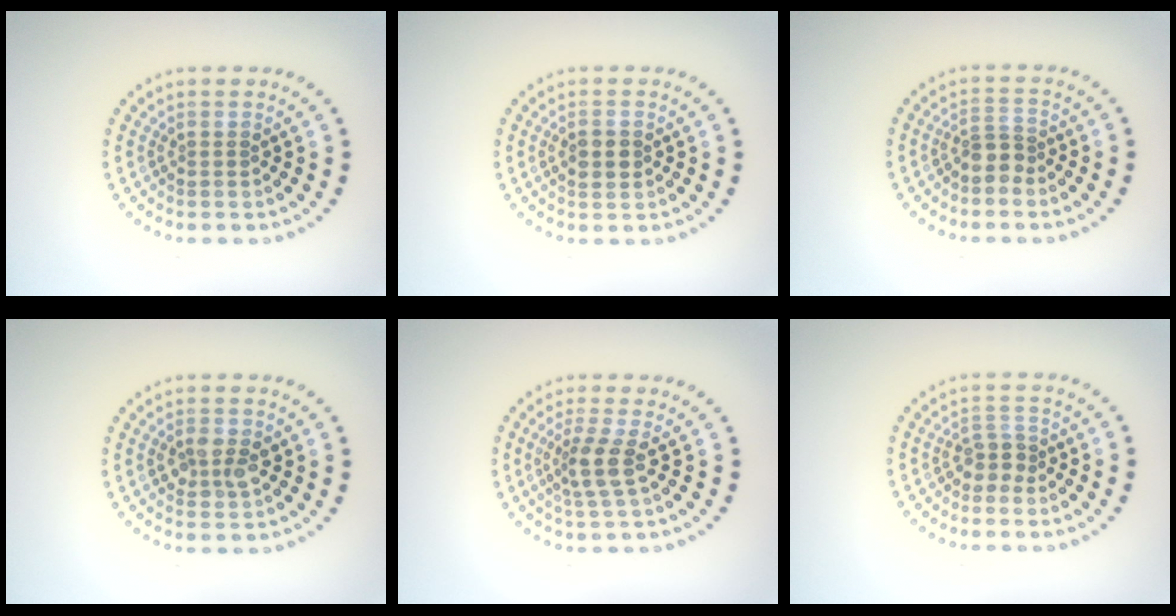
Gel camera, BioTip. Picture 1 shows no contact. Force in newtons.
{"total": 2.3, "press": 2.3, "slide": 0.1}
{"total": 2.2, "press": 1.7, "slide": 1.4}
{"total": 2.4, "press": 2.4, "slide": 0.1}
{"total": 2.7, "press": 2.1, "slide": 1.7}
{"total": 1.9, "press": 1.4, "slide": 1.2}